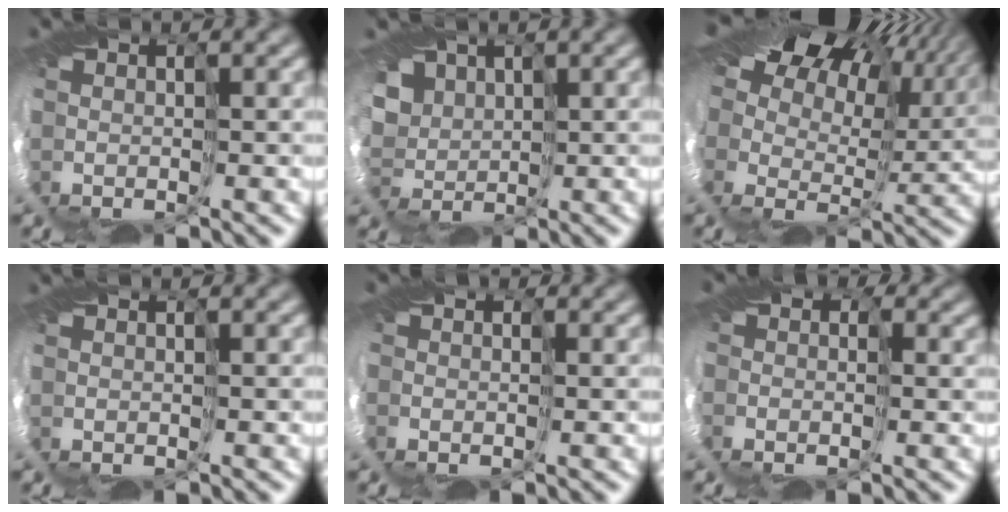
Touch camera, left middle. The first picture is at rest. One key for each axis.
{"total": 3.5, "fx": 1.2, "fy": 3.2, "fz": 0.9, "tx": -0.036, "ty": 0.006, "tz": 0.015}
{"total": 20.1, "fx": 10.5, "fy": 12.5, "fz": 11.8, "tx": -0.253, "ty": 0.068, "tz": 0.163}
{"total": 0.0}
{"total": 4.4, "fx": 0.4, "fy": 3.6, "fz": 2.5, "tx": -0.048, "ty": 0.004, "tz": 0.007}
{"total": 8.4, "fx": 0.8, "fy": 6.7, "fz": 5.0, "tx": -0.077, "ty": 0.006, "tz": -0.019}